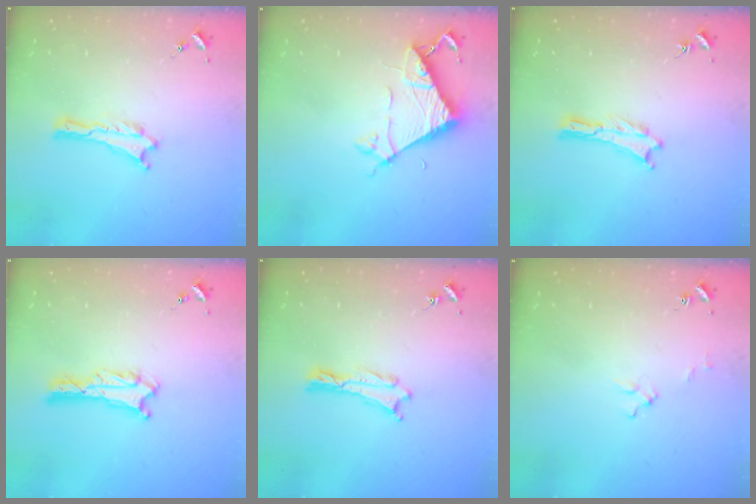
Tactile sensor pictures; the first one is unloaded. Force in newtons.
{"total": 6.9, "press": 6.9, "slide": 0.4}
{"total": 0.0}
{"total": 1.4, "press": 1.4, "slide": 0.1}
{"total": 0.0}
{"total": 3.0, "press": 3.0, "slide": 0.2}